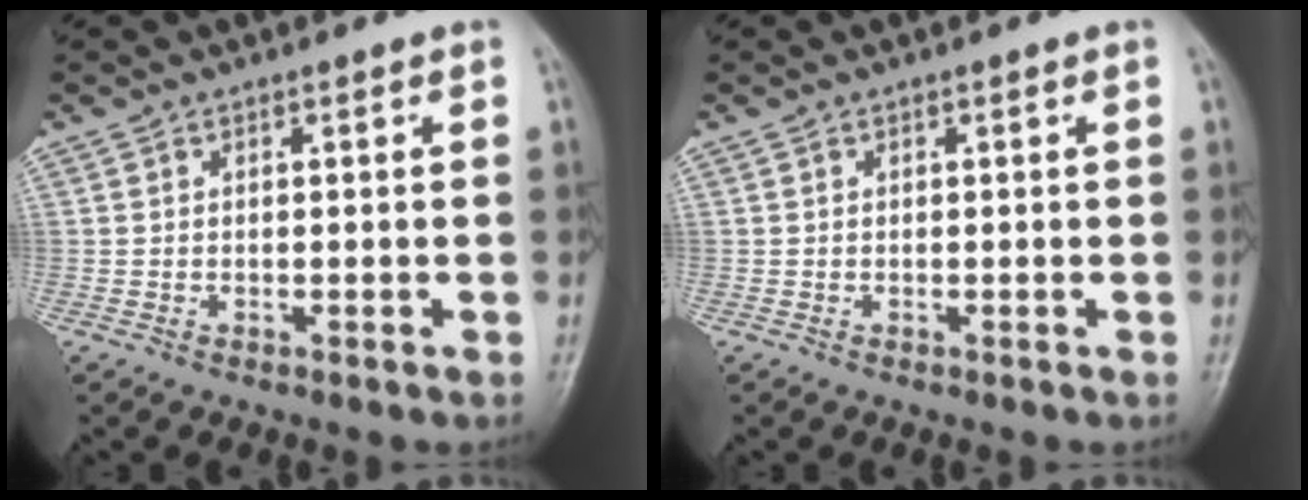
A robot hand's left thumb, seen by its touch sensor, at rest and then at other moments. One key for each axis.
{"total": 0.0}